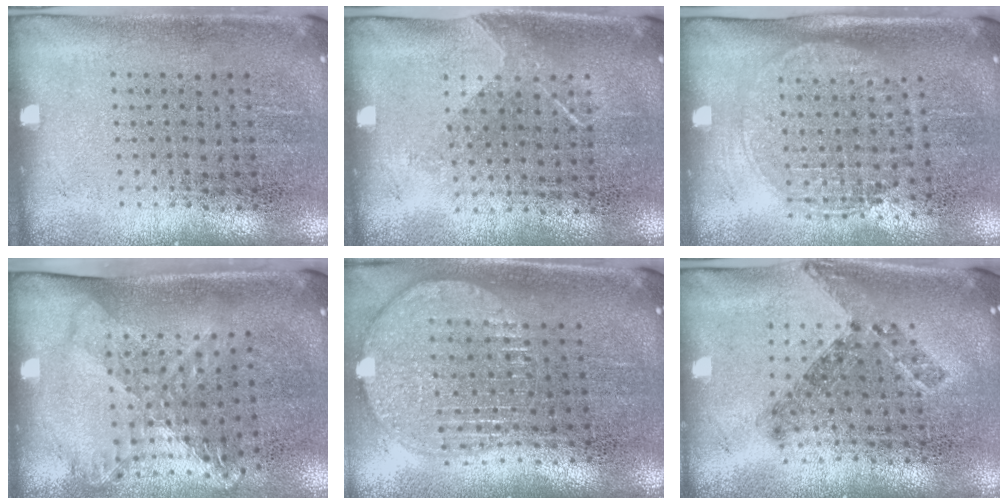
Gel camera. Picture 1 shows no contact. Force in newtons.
{"total": 1.2, "press": 1.0, "slide": 0.8}
{"total": 1.5, "press": 1.3, "slide": 0.8}
{"total": 1.8, "press": 1.3, "slide": 1.2}
{"total": 1.9, "press": 1.6, "slide": 1.0}
{"total": 0.8, "press": 0.8, "slide": 0.3}